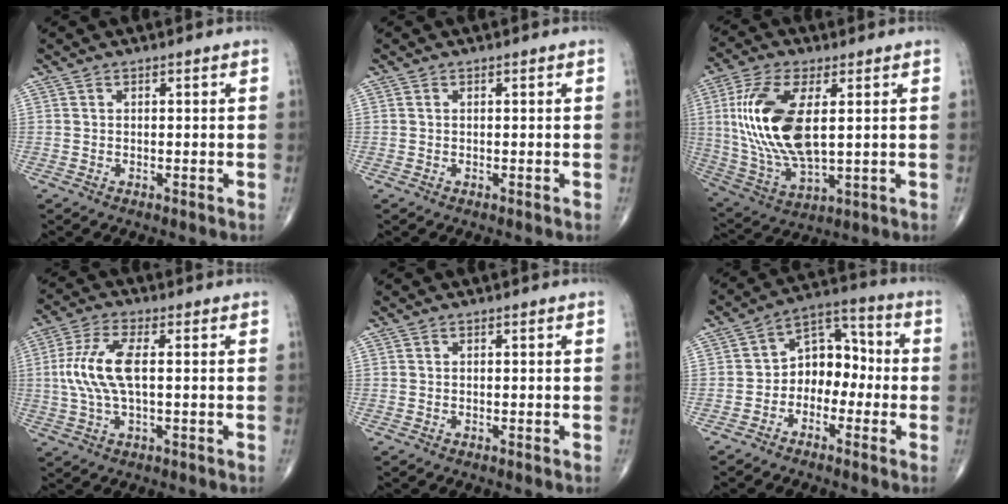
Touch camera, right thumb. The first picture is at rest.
{"total": 0.0}
{"total": 17.8, "force": [2.7, 8.2, 15.6], "torque": [-0.332, -0.013, 0.060]}
{"total": 9.7, "force": [0.6, 3.7, 8.9], "torque": [-0.209, 0.011, 0.011]}
{"total": 0.0}
{"total": 9.1, "force": [-1.9, 6.6, 6.0], "torque": [-0.056, 0.046, -0.050]}